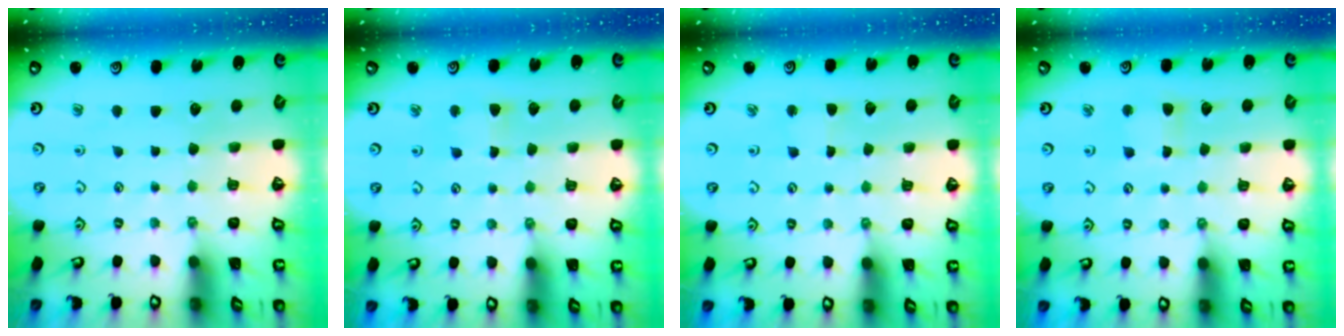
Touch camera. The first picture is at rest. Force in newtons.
{"total": 2.2, "press": 2.2, "slide": 0.2}
{"total": 1.9, "press": 1.9, "slide": 0.2}
{"total": 3.9, "press": 3.9, "slide": 0.2}